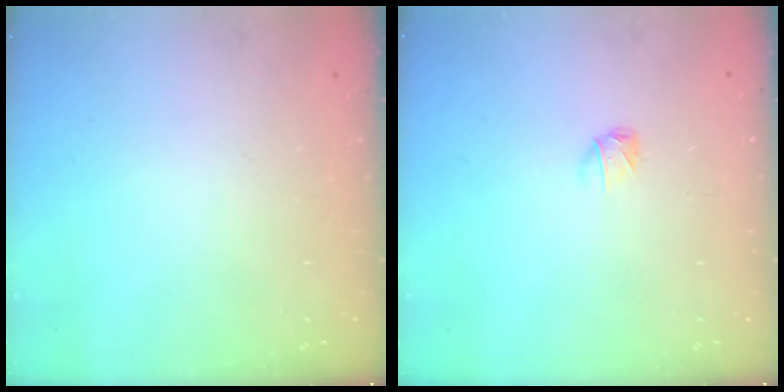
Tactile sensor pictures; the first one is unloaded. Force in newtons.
{"total": 2.6, "press": 2.5, "slide": 0.6}